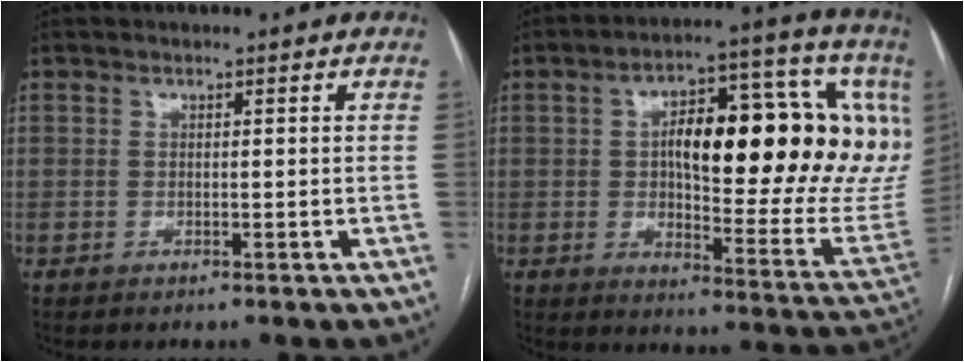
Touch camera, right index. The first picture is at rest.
{"total": 27.4, "force": [6.3, 8.3, 25.3], "torque": [-0.277, 0.051, 0.101]}